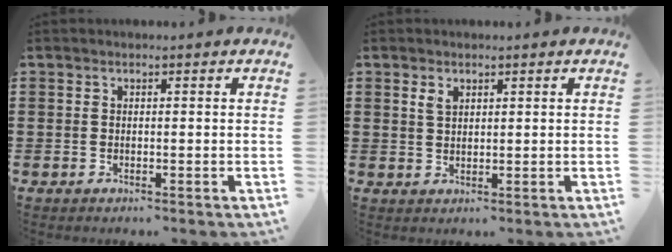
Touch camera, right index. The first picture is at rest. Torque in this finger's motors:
{"motor_torque": [0.02, -0.01, 0.01, 0.05]}